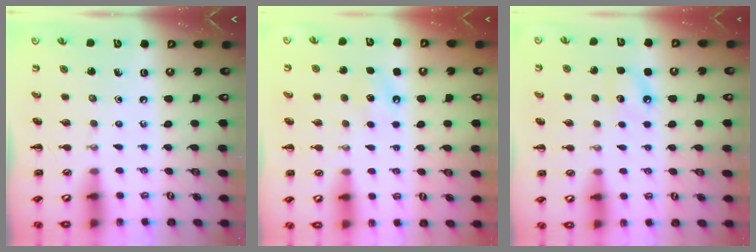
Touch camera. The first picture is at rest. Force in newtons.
{"total": 4.5, "press": 4.4, "slide": 1.3}
{"total": 6.4, "press": 6.2, "slide": 1.8}